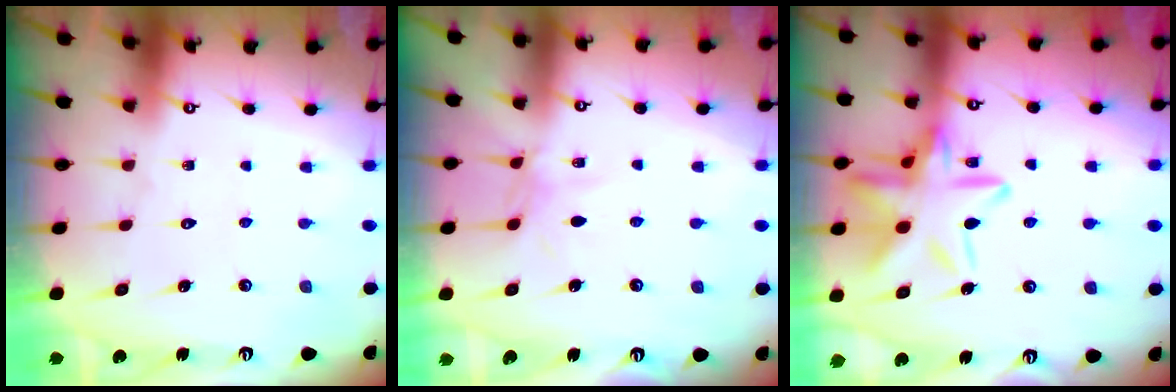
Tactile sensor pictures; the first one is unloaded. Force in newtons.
{"total": 5.0, "press": 5.0, "slide": 0.1}
{"total": 17.3, "press": 17.3, "slide": 1.3}